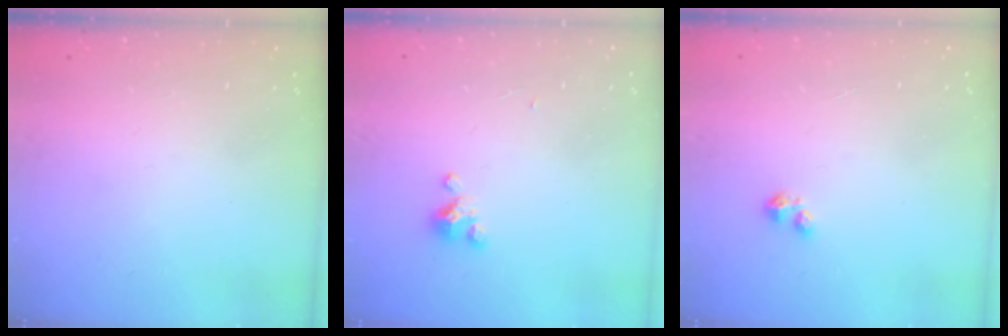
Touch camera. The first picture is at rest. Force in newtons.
{"total": 2.3, "press": 2.2, "slide": 0.4}
{"total": 2.4, "press": 2.4, "slide": 0.3}